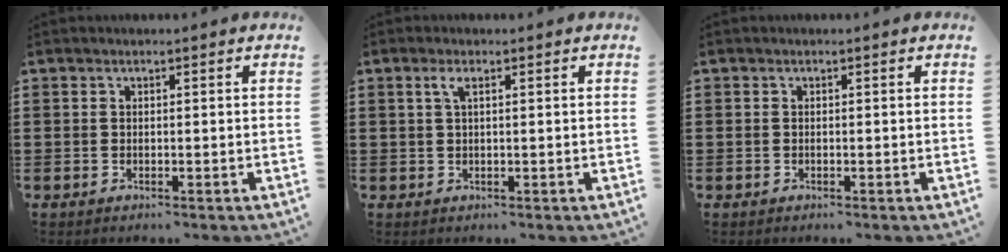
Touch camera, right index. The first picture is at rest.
{"total": 1.6, "force": [0.5, 0.4, 1.4], "torque": [-0.030, 0.004, 0.008]}
{"total": 0.0}